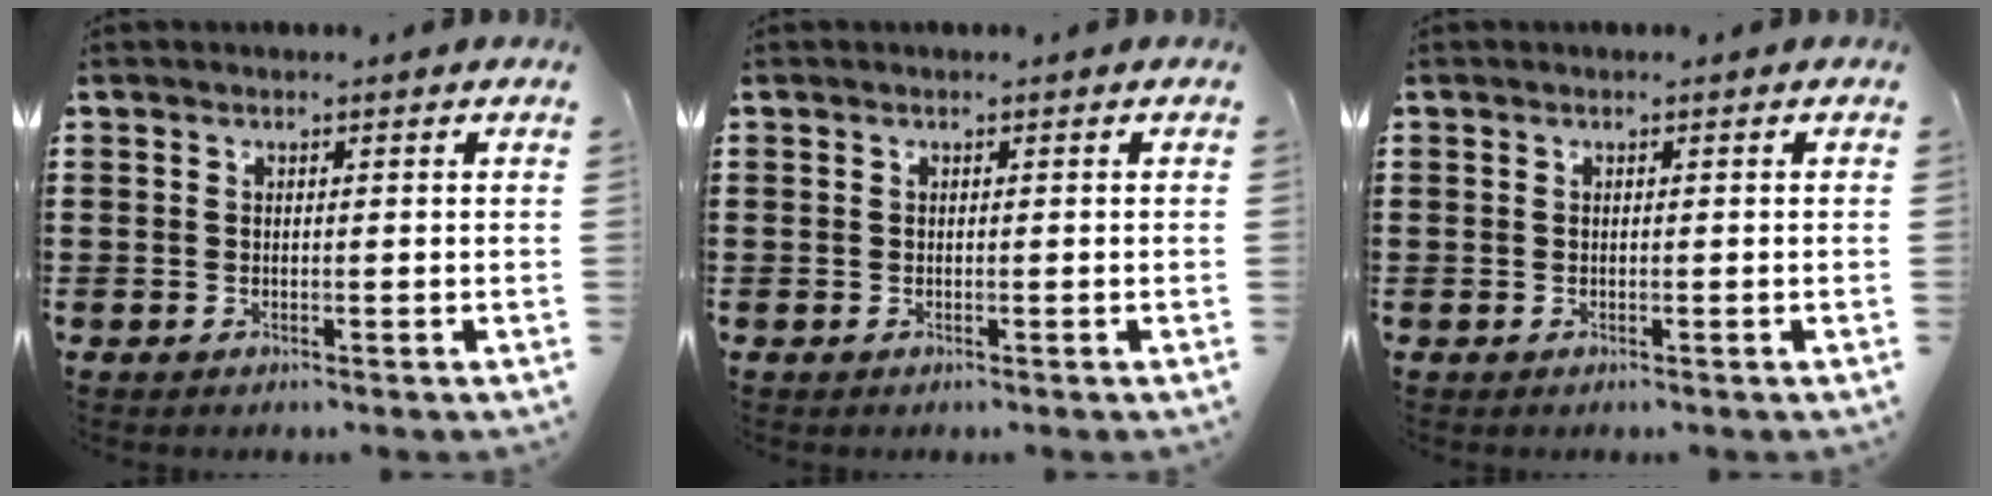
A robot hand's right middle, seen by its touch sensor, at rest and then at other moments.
{"total": 0.0}
{"total": 0.0}